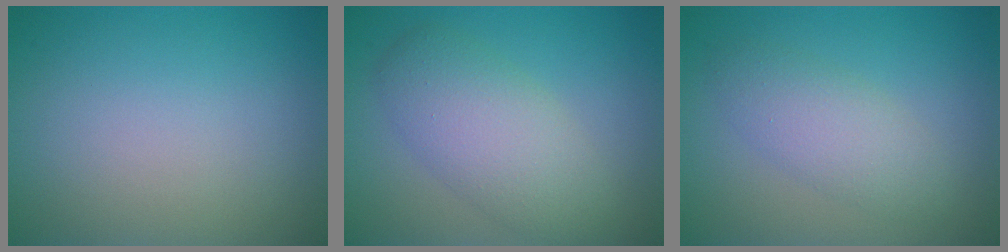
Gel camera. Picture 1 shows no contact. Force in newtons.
{"total": 5.3, "press": 5.3, "slide": 0.3}
{"total": 3.3, "press": 3.3, "slide": 0.1}